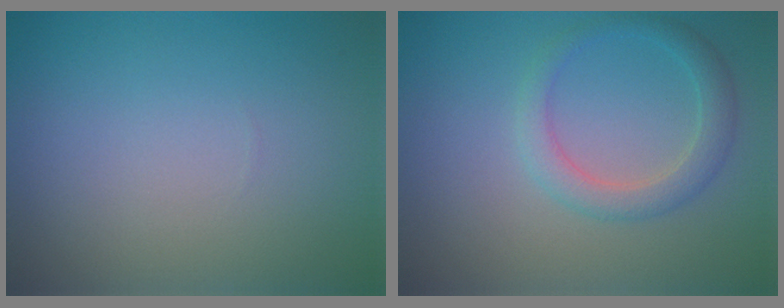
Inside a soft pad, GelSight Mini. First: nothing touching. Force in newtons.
{"total": 2.7, "press": 2.7, "slide": 0.2}